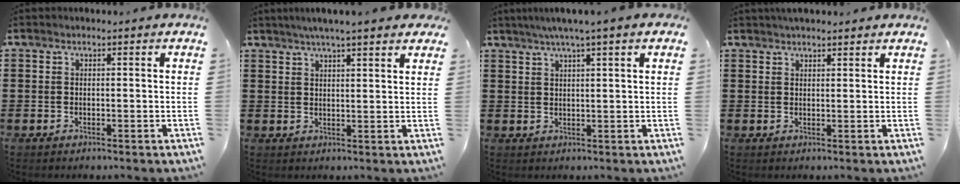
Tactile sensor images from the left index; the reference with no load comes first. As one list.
[{"total": 3.9, "force": [3.4, -0.1, 1.9], "torque": [-0.048, -0.003, 0.059]}, {"total": 3.3, "force": [2.3, -0.4, 2.3], "torque": [-0.051, 0.001, 0.040]}, {"total": 1.7, "force": [1.7, 0.3, 0.3], "torque": [-0.010, 0.005, 0.032]}]